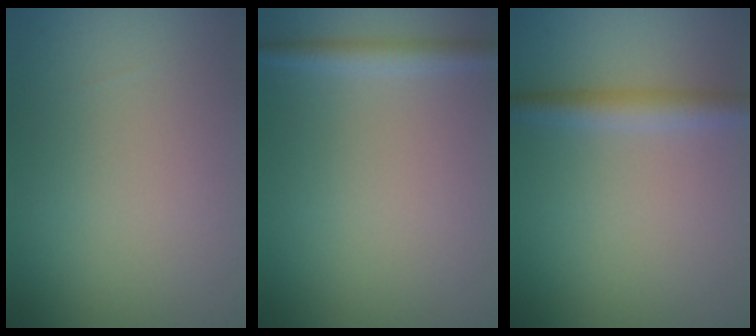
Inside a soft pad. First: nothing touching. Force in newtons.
{"total": 1.8, "press": 1.8, "slide": 0.1}
{"total": 2.7, "press": 2.7, "slide": 0.0}